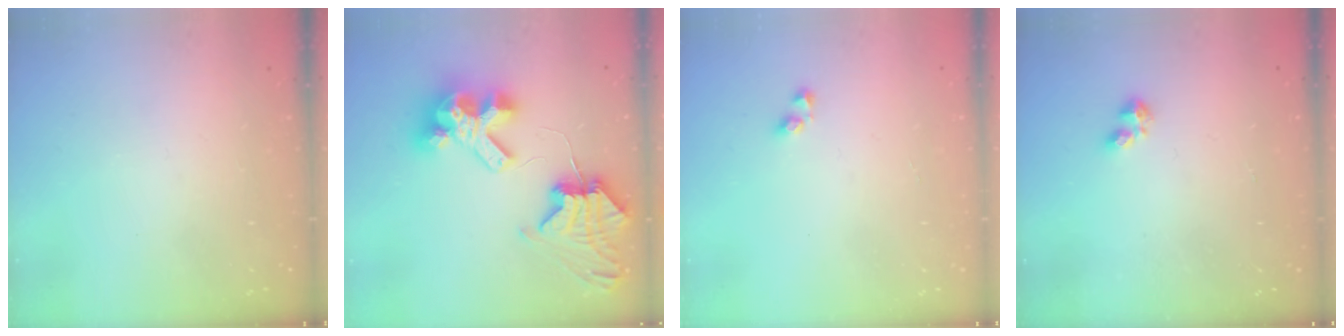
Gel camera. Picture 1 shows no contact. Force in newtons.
{"total": 11.3, "press": 11.2, "slide": 1.5}
{"total": 3.1, "press": 3.1, "slide": 0.2}
{"total": 2.2, "press": 2.2, "slide": 0.4}